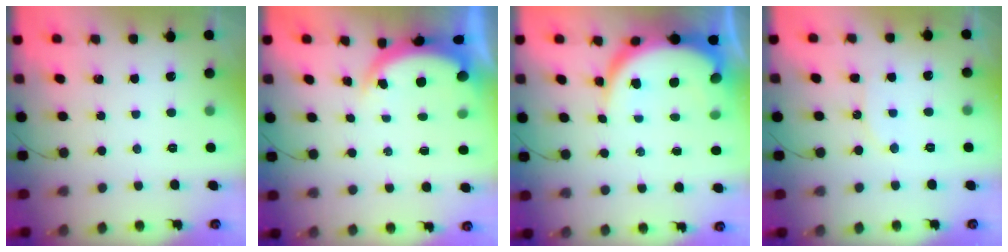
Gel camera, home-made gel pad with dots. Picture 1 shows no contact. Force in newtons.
{"total": 4.9, "press": 4.8, "slide": 1.0}
{"total": 10.8, "press": 10.7, "slide": 1.1}
{"total": 6.8, "press": 6.8, "slide": 0.5}